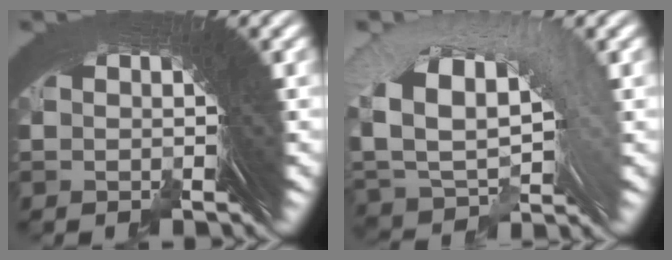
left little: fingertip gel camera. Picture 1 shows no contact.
{"total": 9.4, "force": [1.3, 6.3, 6.9], "torque": [-0.134, 0.003, 0.027]}